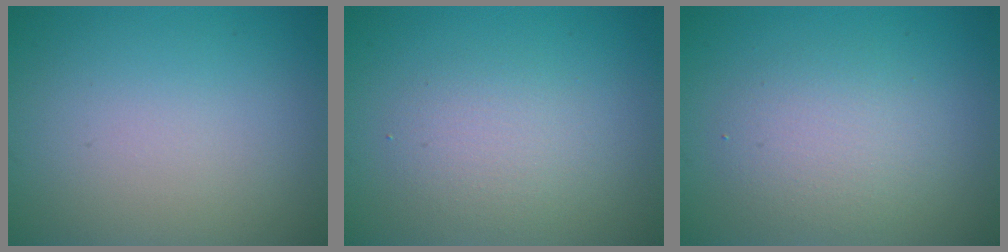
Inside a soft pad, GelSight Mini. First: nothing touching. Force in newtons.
{"total": 2.4, "press": 2.4, "slide": 0.1}
{"total": 3.1, "press": 3.1, "slide": 0.1}